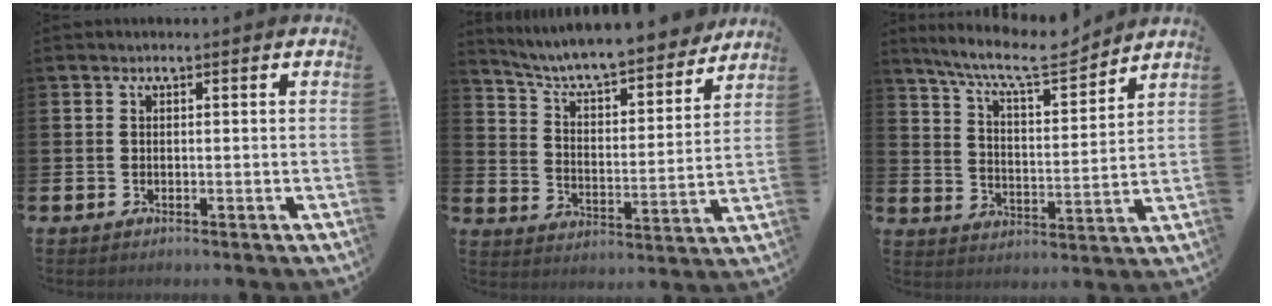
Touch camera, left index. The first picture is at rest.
{"total": 8.2, "force": [7.6, 0.9, 2.7], "torque": [-0.085, -0.063, 0.129]}
{"total": 9.7, "force": [8.7, 1.5, 4.0], "torque": [-0.098, -0.052, 0.152]}